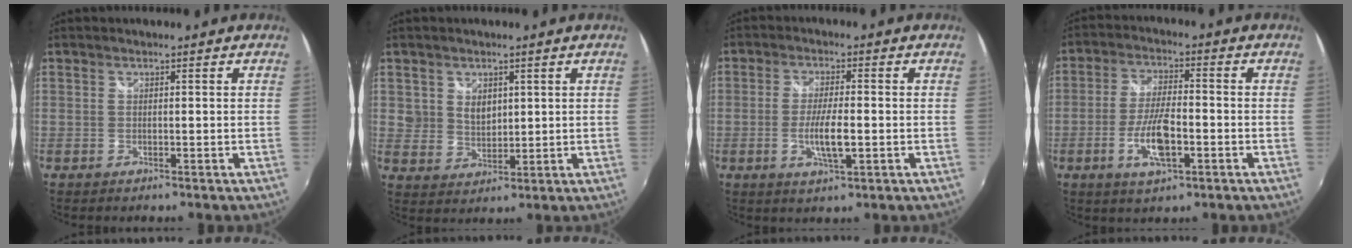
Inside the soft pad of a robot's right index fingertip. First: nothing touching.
{"total": 4.7, "force": [1.9, 3.9, 1.8], "torque": [-0.025, 0.002, 0.036]}
{"total": 6.2, "force": [-1.5, 1.2, 5.9], "torque": [-0.117, -0.008, -0.026]}
{"total": 8.9, "force": [-3.2, 2.7, 7.8], "torque": [-0.158, -0.005, -0.059]}